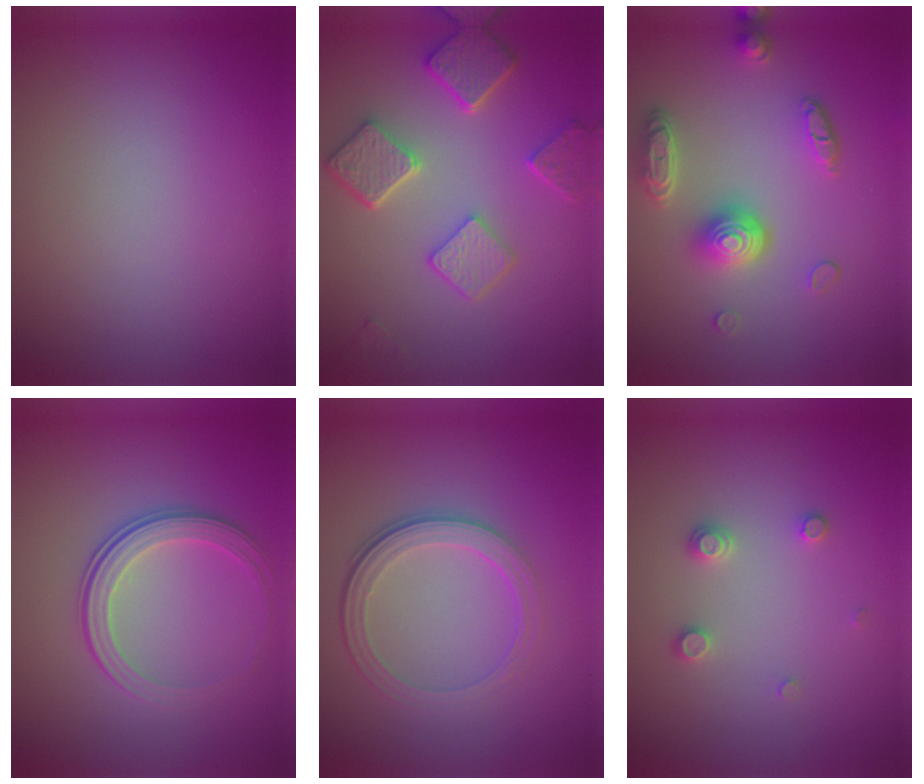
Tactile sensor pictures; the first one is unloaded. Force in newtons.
{"total": 5.7, "press": 4.5, "slide": 3.5}
{"total": 5.0, "press": 3.7, "slide": 3.3}
{"total": 2.8, "press": 2.2, "slide": 1.8}
{"total": 4.2, "press": 2.9, "slide": 3.0}
{"total": 1.5, "press": 1.5, "slide": 0.2}